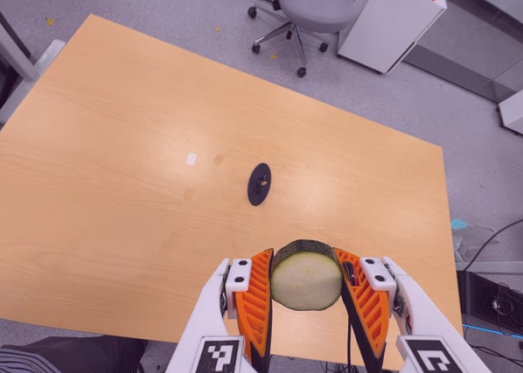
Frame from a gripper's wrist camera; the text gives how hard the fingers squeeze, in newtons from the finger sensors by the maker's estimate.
{"total": 12.3, "left": 10.9, "right": 13.7}